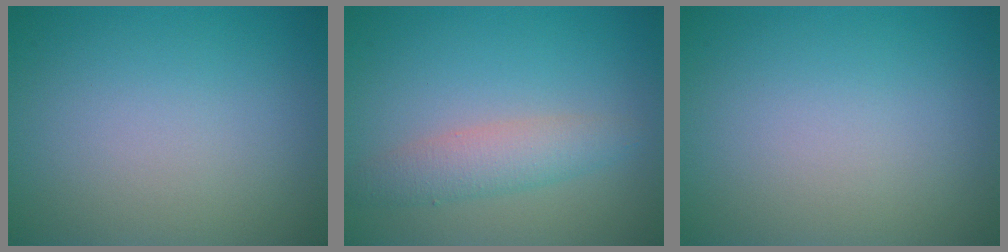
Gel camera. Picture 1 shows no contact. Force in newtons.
{"total": 2.9, "press": 2.9, "slide": 0.1}
{"total": 0.0}